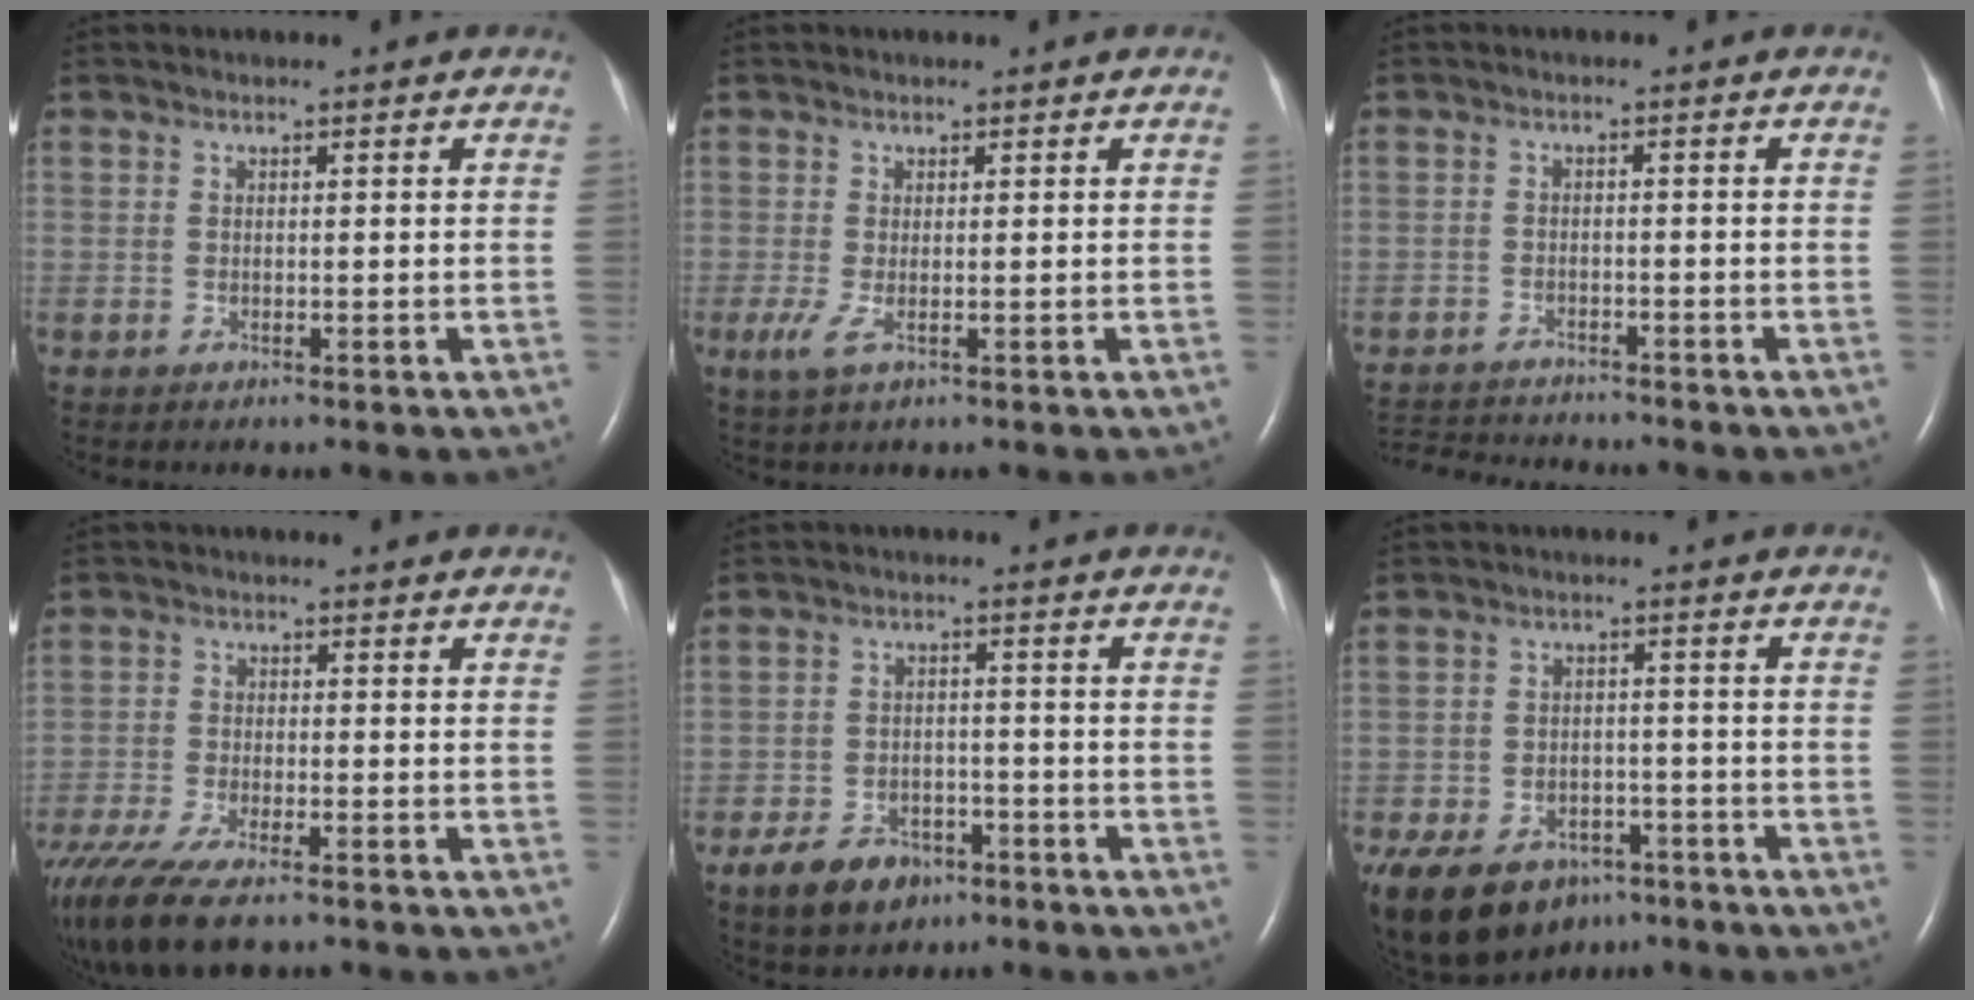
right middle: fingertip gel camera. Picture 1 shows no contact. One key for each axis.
{"total": 2.1, "fx": -0.5, "fy": 0.3, "fz": 2.1, "tx": -0.050, "ty": -0.009, "tz": -0.009}
{"total": 7.9, "fx": -7.6, "fy": 1.1, "fz": 1.8, "tx": -0.028, "ty": -0.004, "tz": -0.120}
{"total": 13.5, "fx": -10.2, "fy": 3.5, "fz": 8.2, "tx": -0.165, "ty": -0.033, "tz": -0.170}
{"total": 7.2, "fx": -4.6, "fy": 4.4, "fz": 3.4, "tx": -0.069, "ty": 0.000, "tz": -0.071}
{"total": 17.8, "fx": -11.2, "fy": 11.3, "fz": 7.9, "tx": -0.227, "ty": -0.012, "tz": -0.162}